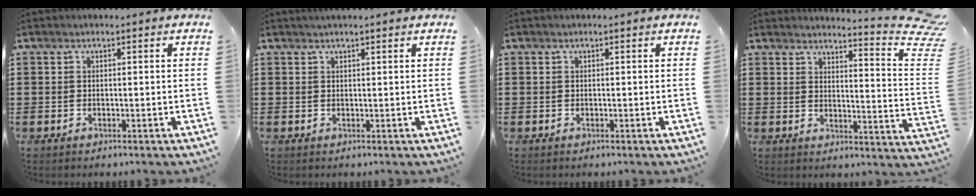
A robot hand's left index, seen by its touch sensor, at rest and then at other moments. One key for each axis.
{"total": 0.8, "fx": 0.7, "fy": 0.1, "fz": 0.4, "tx": -0.007, "ty": 0.001, "tz": 0.013}
{"total": 0.0}
{"total": 5.4, "fx": 4.6, "fy": -0.2, "fz": 2.8, "tx": -0.045, "ty": -0.053, "tz": 0.068}